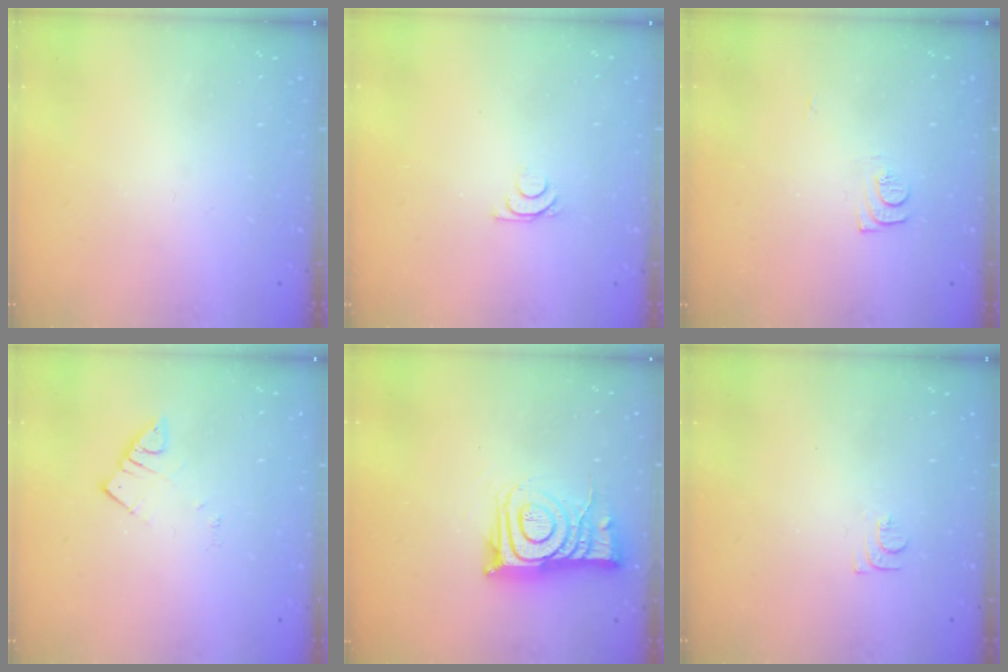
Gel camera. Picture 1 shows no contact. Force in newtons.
{"total": 5.1, "press": 5.0, "slide": 0.9}
{"total": 7.0, "press": 7.0, "slide": 0.6}
{"total": 2.6, "press": 2.6, "slide": 0.1}
{"total": 11.4, "press": 11.3, "slide": 0.9}
{"total": 6.6, "press": 6.6, "slide": 0.7}